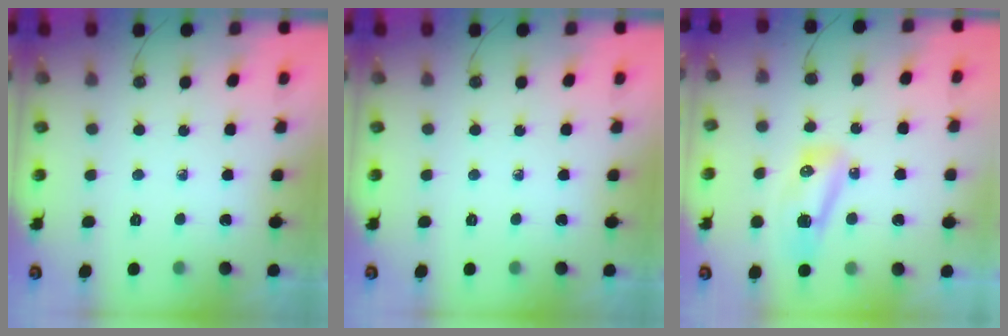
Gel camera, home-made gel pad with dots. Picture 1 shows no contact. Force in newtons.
{"total": 0.0}
{"total": 19.7, "press": 11.5, "slide": 15.9}